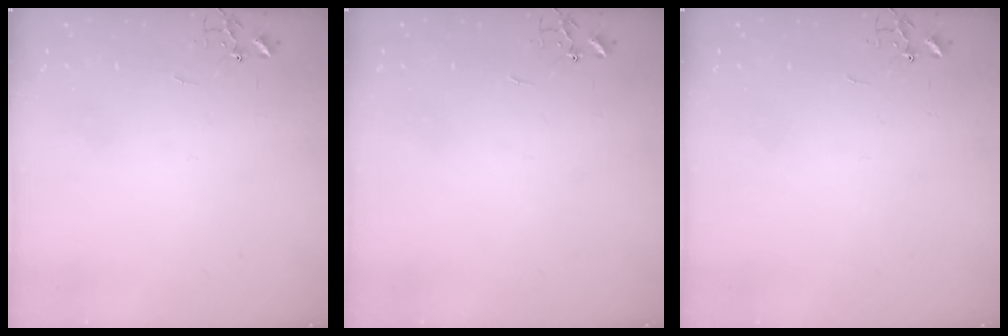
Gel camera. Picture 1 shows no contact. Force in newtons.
{"total": 0.0}
{"total": 0.0}